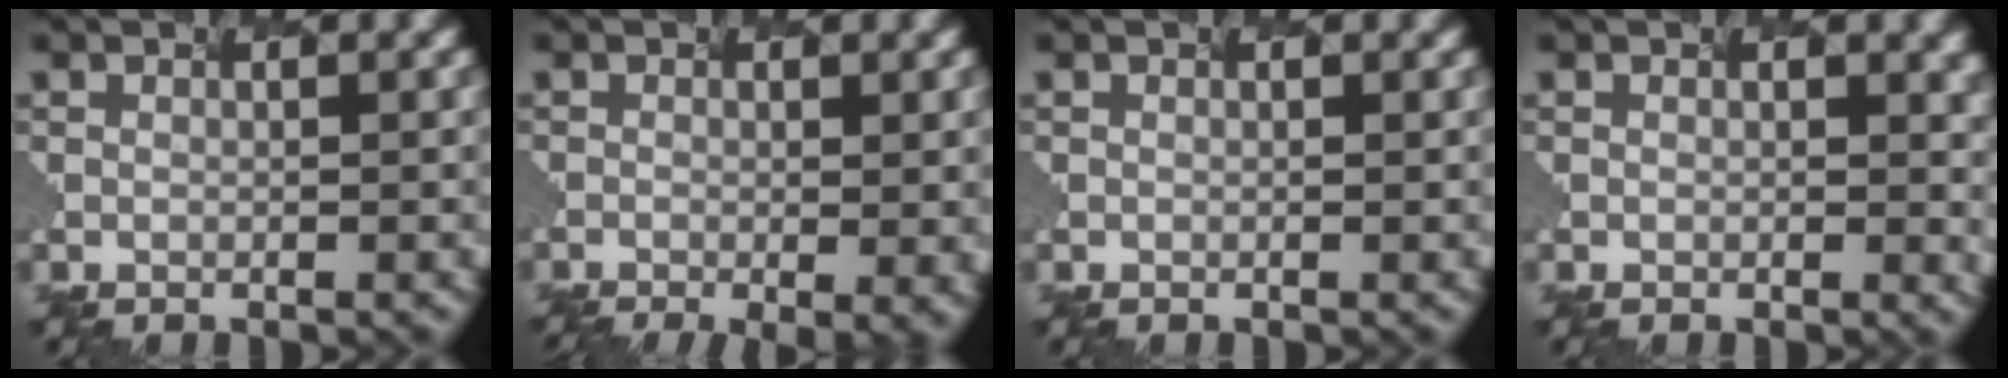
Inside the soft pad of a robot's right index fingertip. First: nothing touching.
{"total": 4.9, "force": [-1.8, 1.3, 4.3], "torque": [-0.044, -0.017, -0.002]}
{"total": 0.0}
{"total": 2.0, "force": [0.8, 1.2, 1.4], "torque": [-0.004, 0.002, 0.018]}